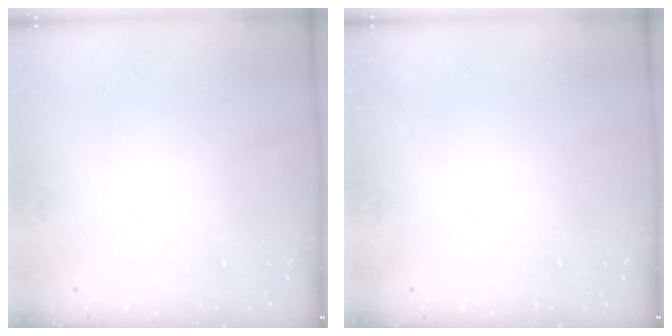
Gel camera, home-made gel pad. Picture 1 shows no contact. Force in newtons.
{"total": 0.0}